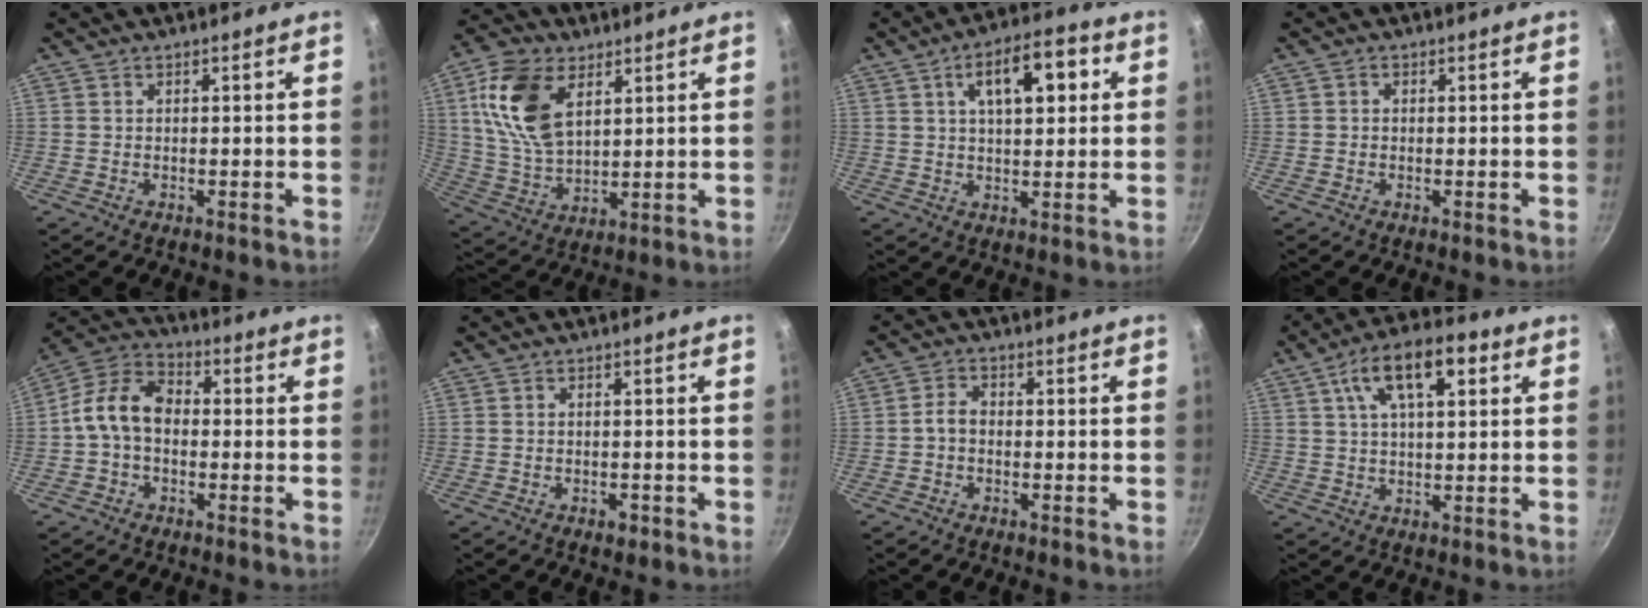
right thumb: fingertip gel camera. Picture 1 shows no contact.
{"total": 15.2, "force": [5.8, 8.9, 10.9], "torque": [-0.195, -0.015, 0.118]}
{"total": 11.6, "force": [3.6, 5.3, 9.7], "torque": [-0.124, 0.009, 0.051]}
{"total": 0.5, "force": [0.0, 0.5, 0.2], "torque": [-0.002, 0.003, -0.002]}
{"total": 10.1, "force": [-0.8, 7.3, 6.9], "torque": [-0.105, 0.035, -0.037]}
{"total": 1.8, "force": [-0.9, 1.1, 1.1], "torque": [-0.018, 0.004, -0.012]}
{"total": 3.0, "force": [-0.8, 2.2, 1.9], "torque": [-0.031, 0.018, -0.024]}
{"total": 12.8, "force": [4.9, 5.7, 10.4], "torque": [-0.163, 0.010, 0.073]}